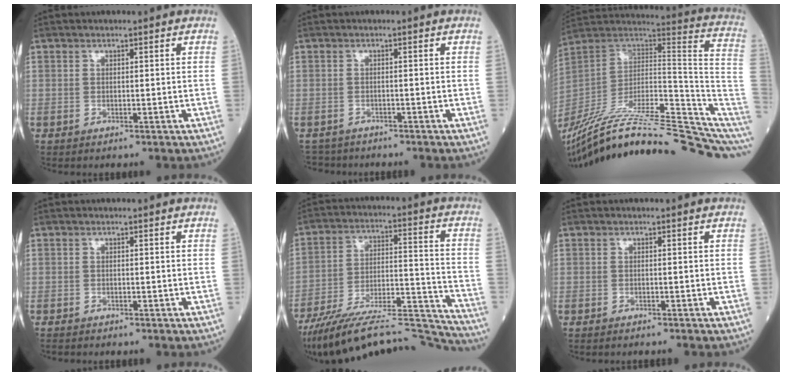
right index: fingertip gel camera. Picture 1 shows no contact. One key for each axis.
{"total": 3.4, "fx": -3.2, "fy": 1.0, "fz": -0.3, "tx": 0.005, "ty": -0.009, "tz": -0.055}
{"total": 32.7, "fx": -26.4, "fy": 3.3, "fz": 19.0, "tx": -0.236, "ty": -0.011, "tz": -0.397}
{"total": 1.3, "fx": -1.3, "fy": 0.2, "fz": 0.4, "tx": -0.010, "ty": -0.003, "tz": -0.020}
{"total": 23.1, "fx": -21.6, "fy": 1.2, "fz": 8.2, "tx": -0.110, "ty": 0.016, "tz": -0.336}
{"total": 2.2, "fx": -2.1, "fy": 0.1, "fz": 0.7, "tx": -0.012, "ty": -0.003, "tz": -0.026}